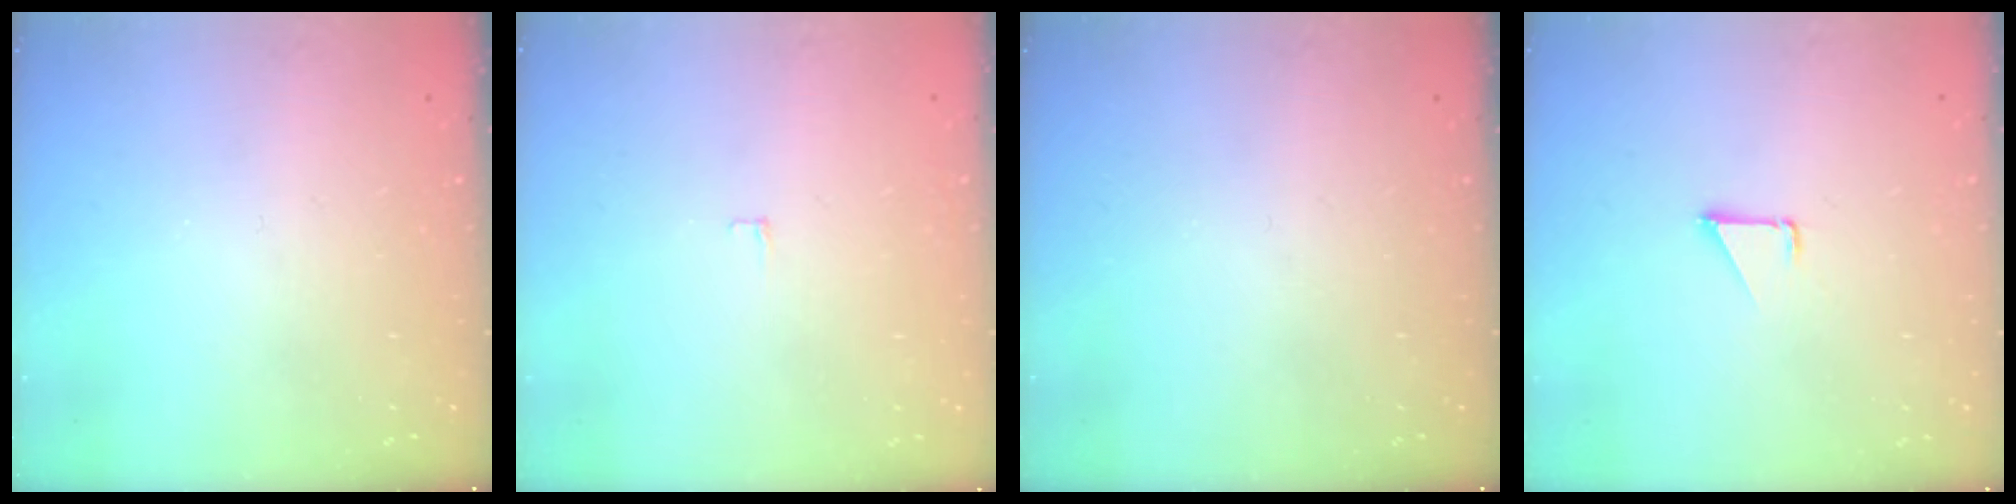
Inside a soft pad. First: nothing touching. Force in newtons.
{"total": 3.4, "press": 3.4, "slide": 0.3}
{"total": 0.0}
{"total": 1.1, "press": 1.1, "slide": 0.1}